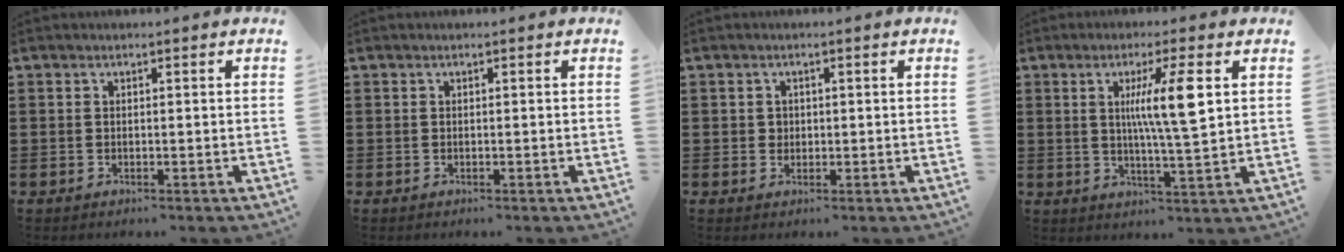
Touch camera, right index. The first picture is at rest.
{"total": 0.0}
{"total": 1.2, "force": [0.2, 1.1, 0.2], "torque": [-0.009, 0.005, 0.005]}
{"total": 8.3, "force": [2.1, 0.5, 8.1], "torque": [-0.158, -0.003, 0.028]}